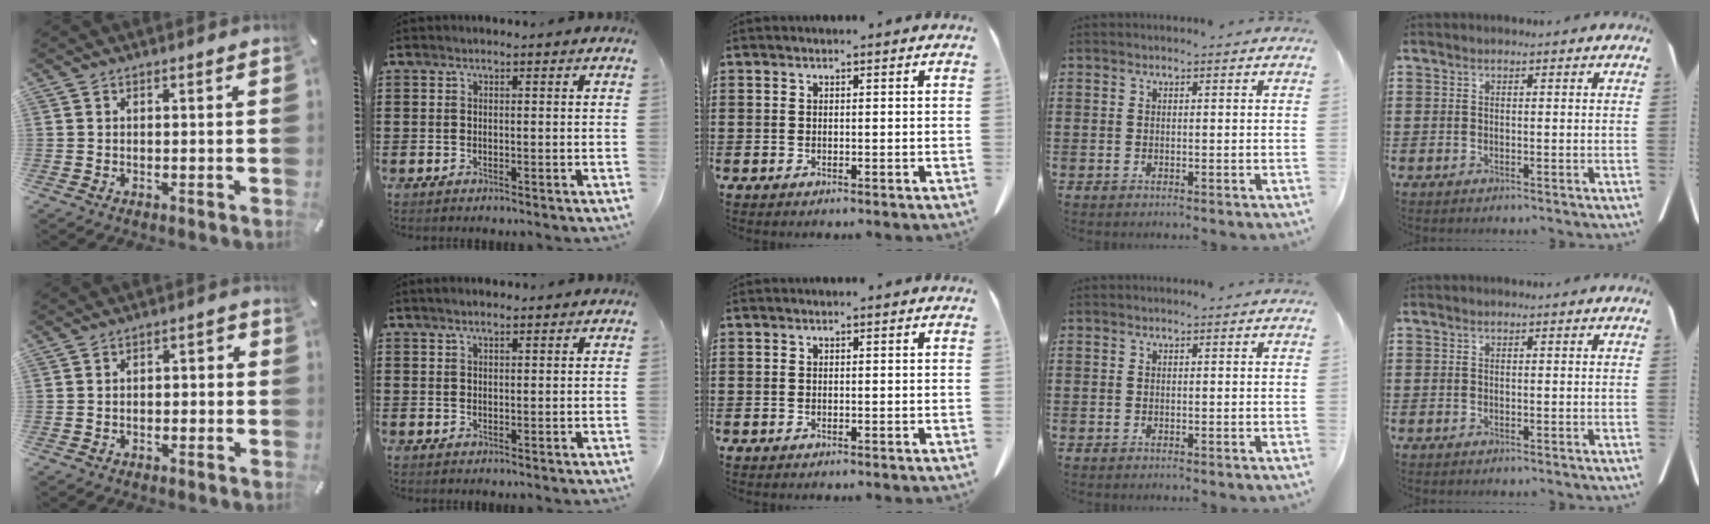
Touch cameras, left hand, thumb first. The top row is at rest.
{"thumb": {"total": 2.9, "force": [-1.8, 1.7, 1.7], "torque": [-0.029, 0.013, -0.035]}, "index": {"total": 1.3, "force": [1.0, 0.2, 0.8], "torque": [-0.016, 0.002, 0.018]}}